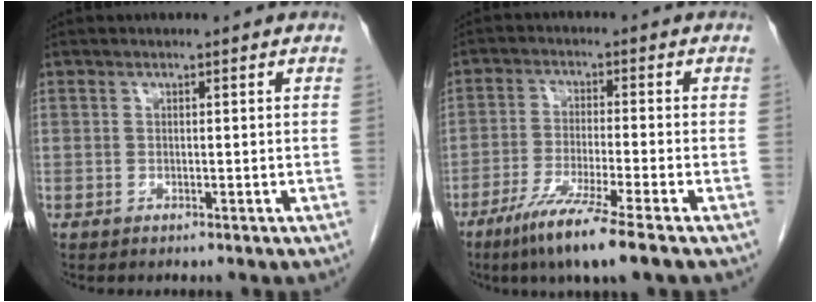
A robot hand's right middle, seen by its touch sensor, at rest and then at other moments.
{"total": 9.2, "force": [-6.1, -1.1, 6.8], "torque": [-0.126, -0.031, -0.111]}